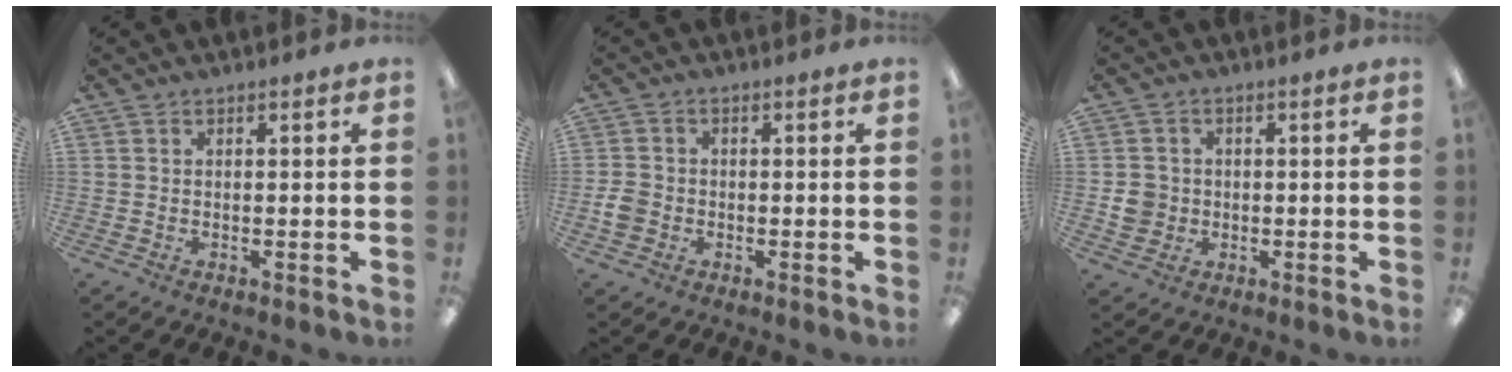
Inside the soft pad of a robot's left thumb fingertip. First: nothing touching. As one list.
[{"total": 3.6, "force": [-1.1, 3.0, 1.5], "torque": [-0.031, 0.007, -0.021]}, {"total": 4.7, "force": [-0.4, 4.5, 1.4], "torque": [-0.011, 0.006, -0.008]}]